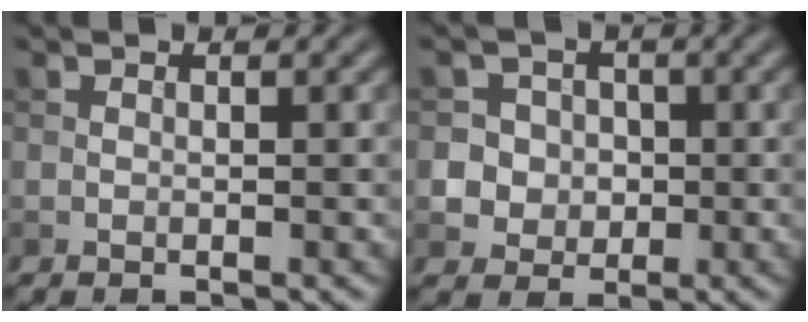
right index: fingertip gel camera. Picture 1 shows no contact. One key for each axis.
{"total": 5.8, "fx": -0.2, "fy": 5.7, "fz": 1.3, "tx": -0.012, "ty": 0.022, "tz": -0.011}